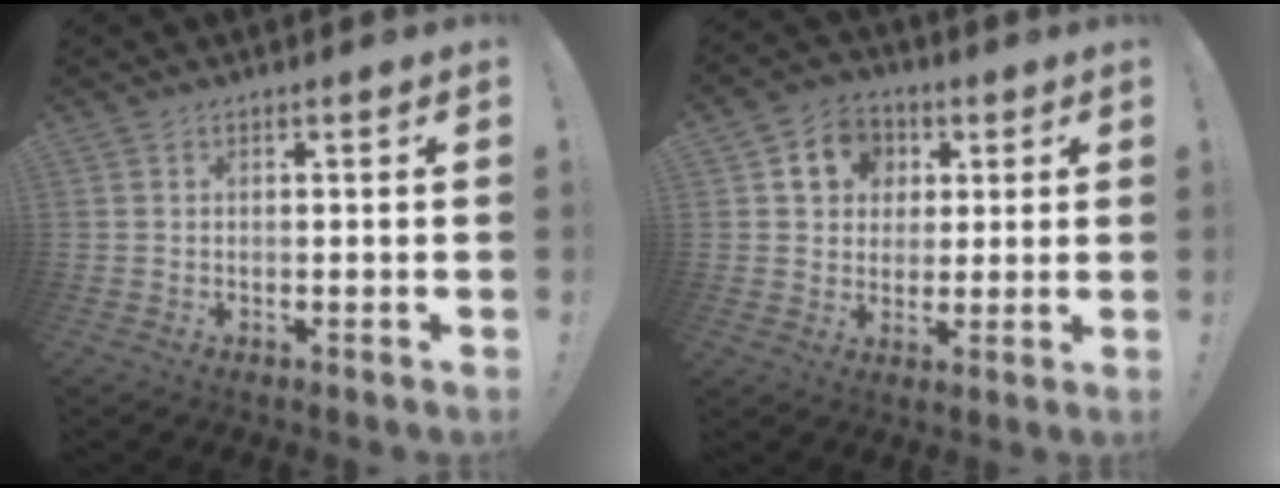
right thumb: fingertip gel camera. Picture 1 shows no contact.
{"total": 9.9, "force": [3.0, 8.8, 3.4], "torque": [-0.042, -0.007, 0.060]}